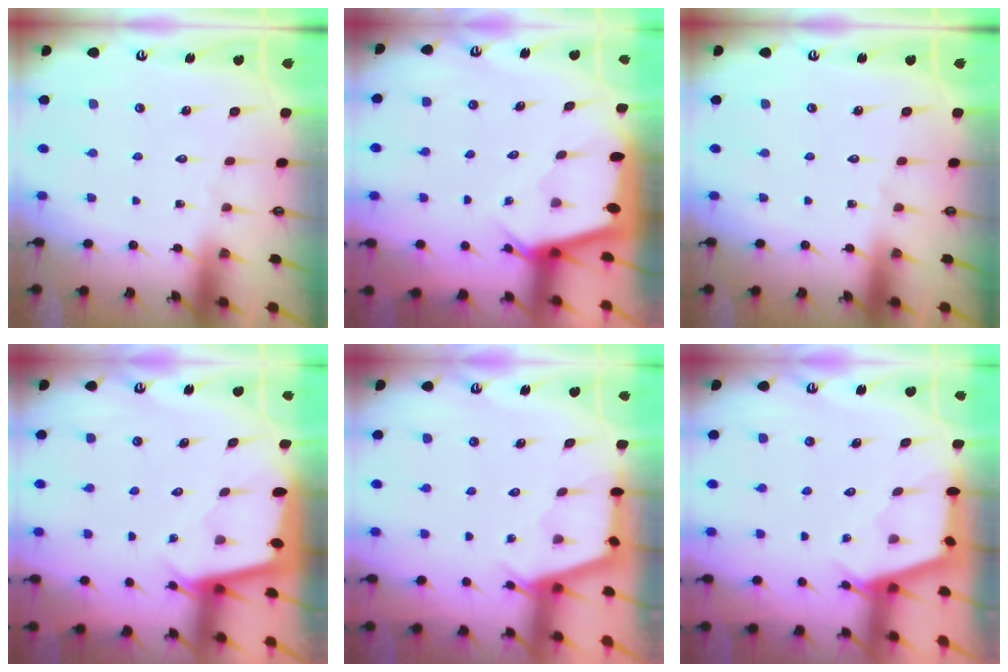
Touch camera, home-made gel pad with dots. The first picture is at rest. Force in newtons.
{"total": 2.6, "press": 2.6, "slide": 0.2}
{"total": 0.0}
{"total": 2.0, "press": 2.0, "slide": 0.3}
{"total": 2.8, "press": 2.7, "slide": 0.4}
{"total": 2.6, "press": 2.6, "slide": 0.3}